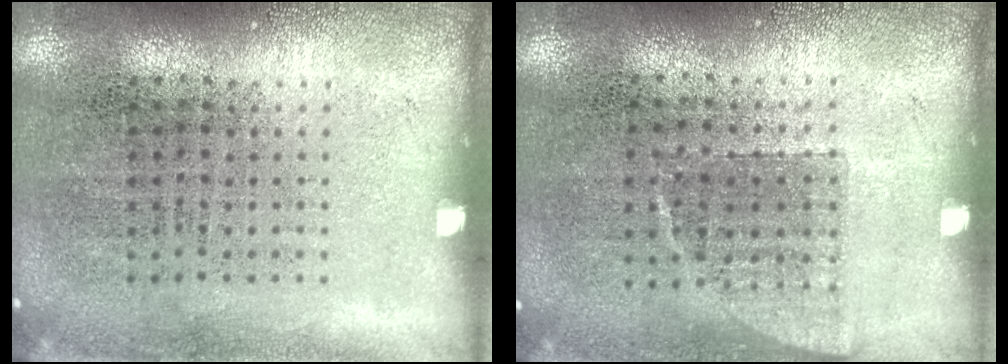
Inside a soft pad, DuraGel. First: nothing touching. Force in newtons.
{"total": 0.8, "press": 0.7, "slide": 0.4}